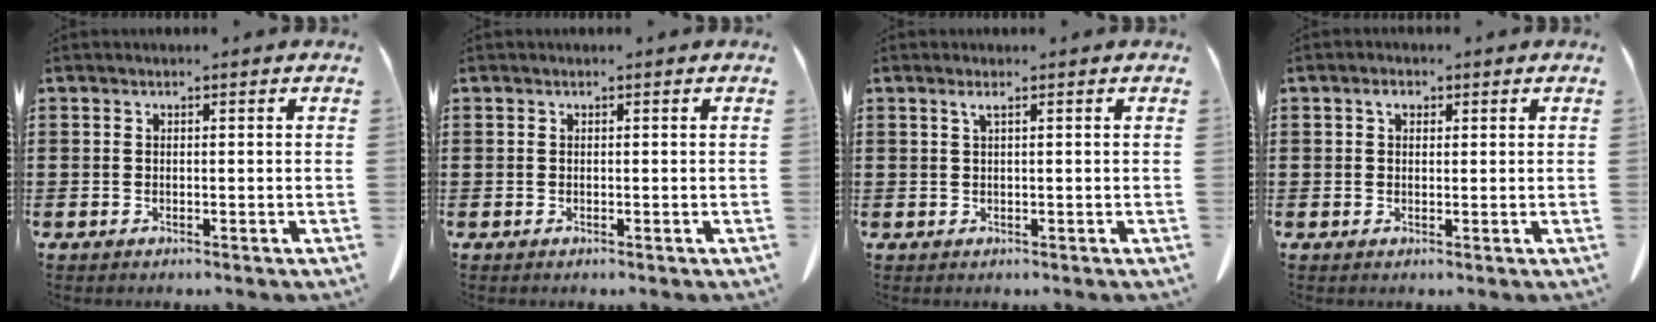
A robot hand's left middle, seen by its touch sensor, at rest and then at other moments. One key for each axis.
{"total": 0.0}
{"total": 1.0, "fx": 0.4, "fy": 0.0, "fz": 0.9, "tx": -0.018, "ty": 0.000, "tz": 0.006}
{"total": 1.7, "fx": 0.8, "fy": 1.1, "fz": 1.1, "tx": -0.017, "ty": 0.003, "tz": 0.011}